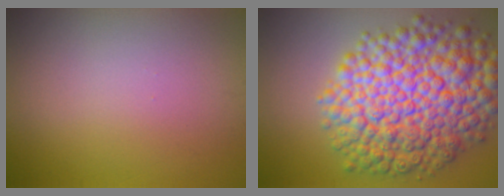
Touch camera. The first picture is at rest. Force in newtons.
{"total": 12.3, "press": 12.3, "slide": 0.3}